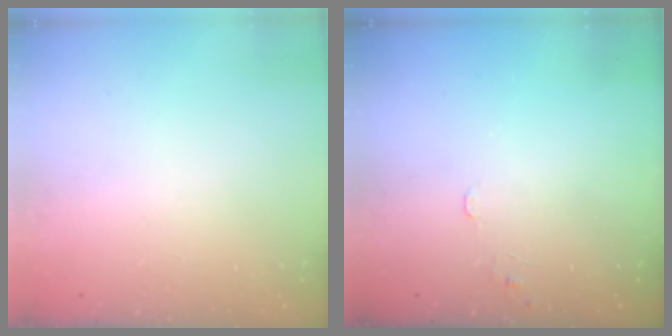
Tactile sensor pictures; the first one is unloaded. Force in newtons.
{"total": 4.8, "press": 4.8, "slide": 0.4}